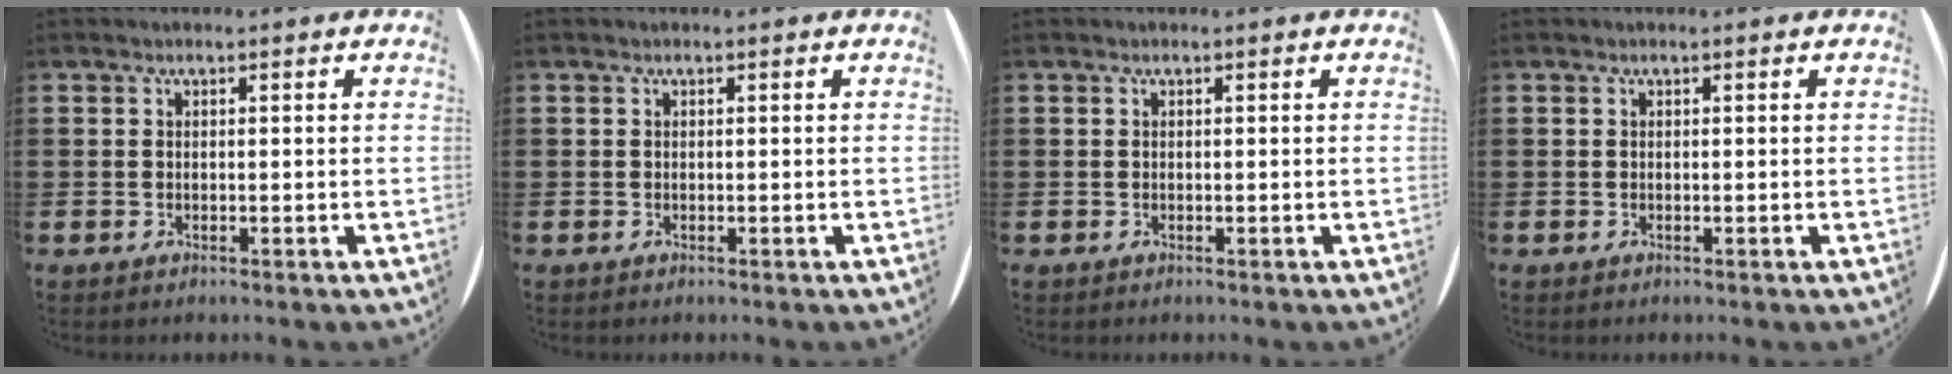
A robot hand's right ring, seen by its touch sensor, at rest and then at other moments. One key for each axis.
{"total": 0.0}
{"total": 0.0}
{"total": 0.0}